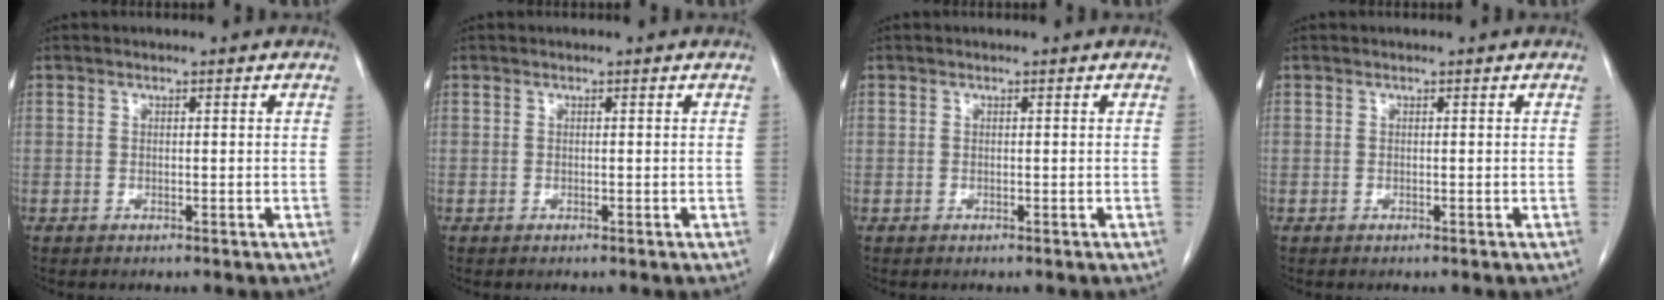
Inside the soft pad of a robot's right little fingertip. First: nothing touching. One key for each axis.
{"total": 0.0}
{"total": 0.0}
{"total": 0.0}